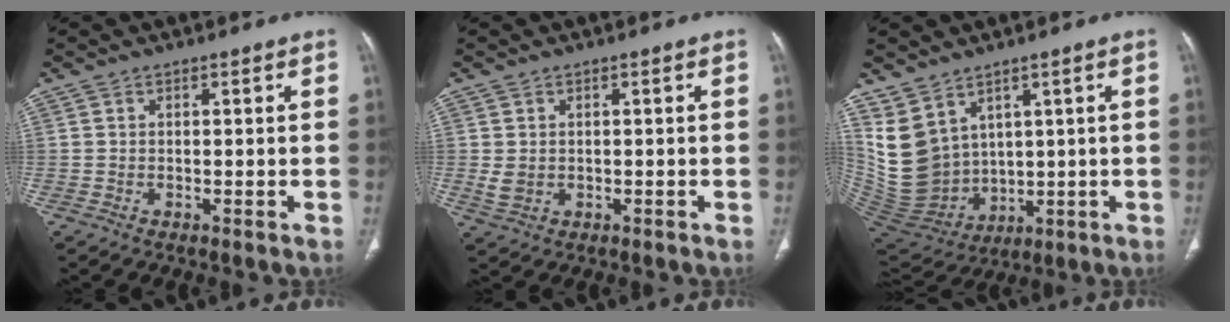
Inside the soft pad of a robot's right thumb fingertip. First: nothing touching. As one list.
[{"total": 2.7, "force": [0.0, 2.2, 1.5], "torque": [-0.029, -0.002, 0.009]}, {"total": 12.4, "force": [5.2, 9.4, 6.2], "torque": [-0.110, -0.029, 0.139]}]